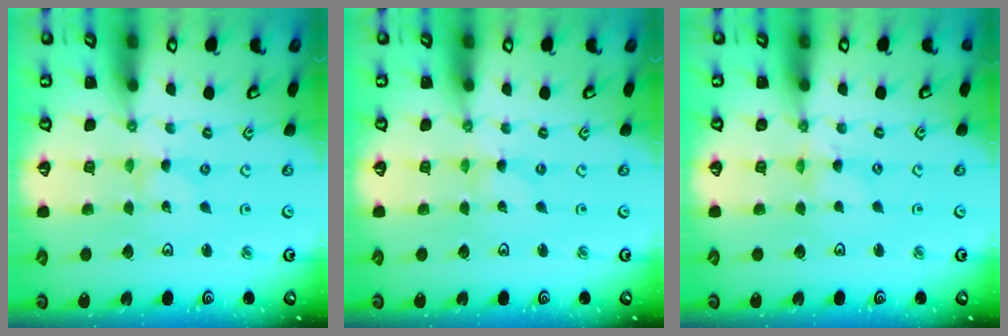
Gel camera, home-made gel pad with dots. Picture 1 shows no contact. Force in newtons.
{"total": 0.0}
{"total": 0.0}